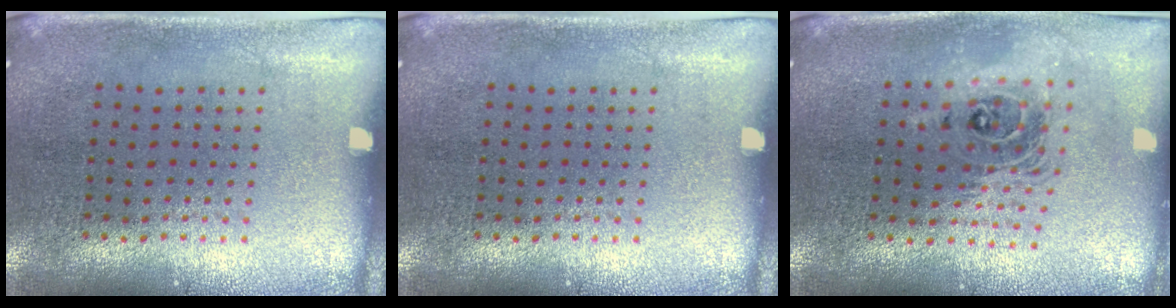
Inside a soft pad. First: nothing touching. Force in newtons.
{"total": 0.0}
{"total": 1.9, "press": 1.5, "slide": 1.3}